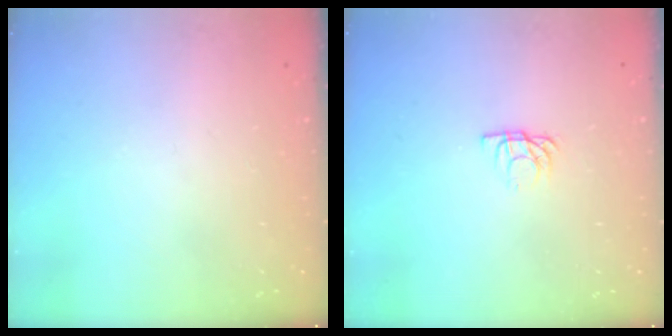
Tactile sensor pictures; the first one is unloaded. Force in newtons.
{"total": 4.1, "press": 4.1, "slide": 0.6}